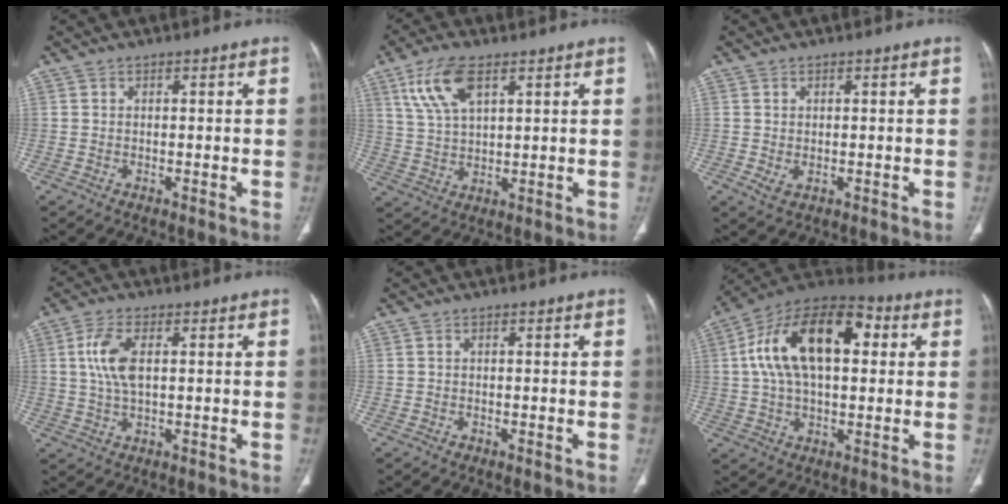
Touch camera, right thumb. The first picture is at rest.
{"total": 9.3, "force": [4.7, 4.2, 6.8], "torque": [-0.139, -0.009, 0.098]}
{"total": 2.2, "force": [-0.4, 1.4, 1.6], "torque": [-0.033, -0.001, -0.001]}
{"total": 7.0, "force": [1.4, 3.2, 6.1], "torque": [-0.139, 0.002, 0.028]}
{"total": 0.6, "force": [-0.3, 0.4, 0.3], "torque": [-0.005, 0.000, -0.004]}
{"total": 20.6, "force": [4.3, 11.1, 16.8], "torque": [-0.277, 0.029, 0.061]}